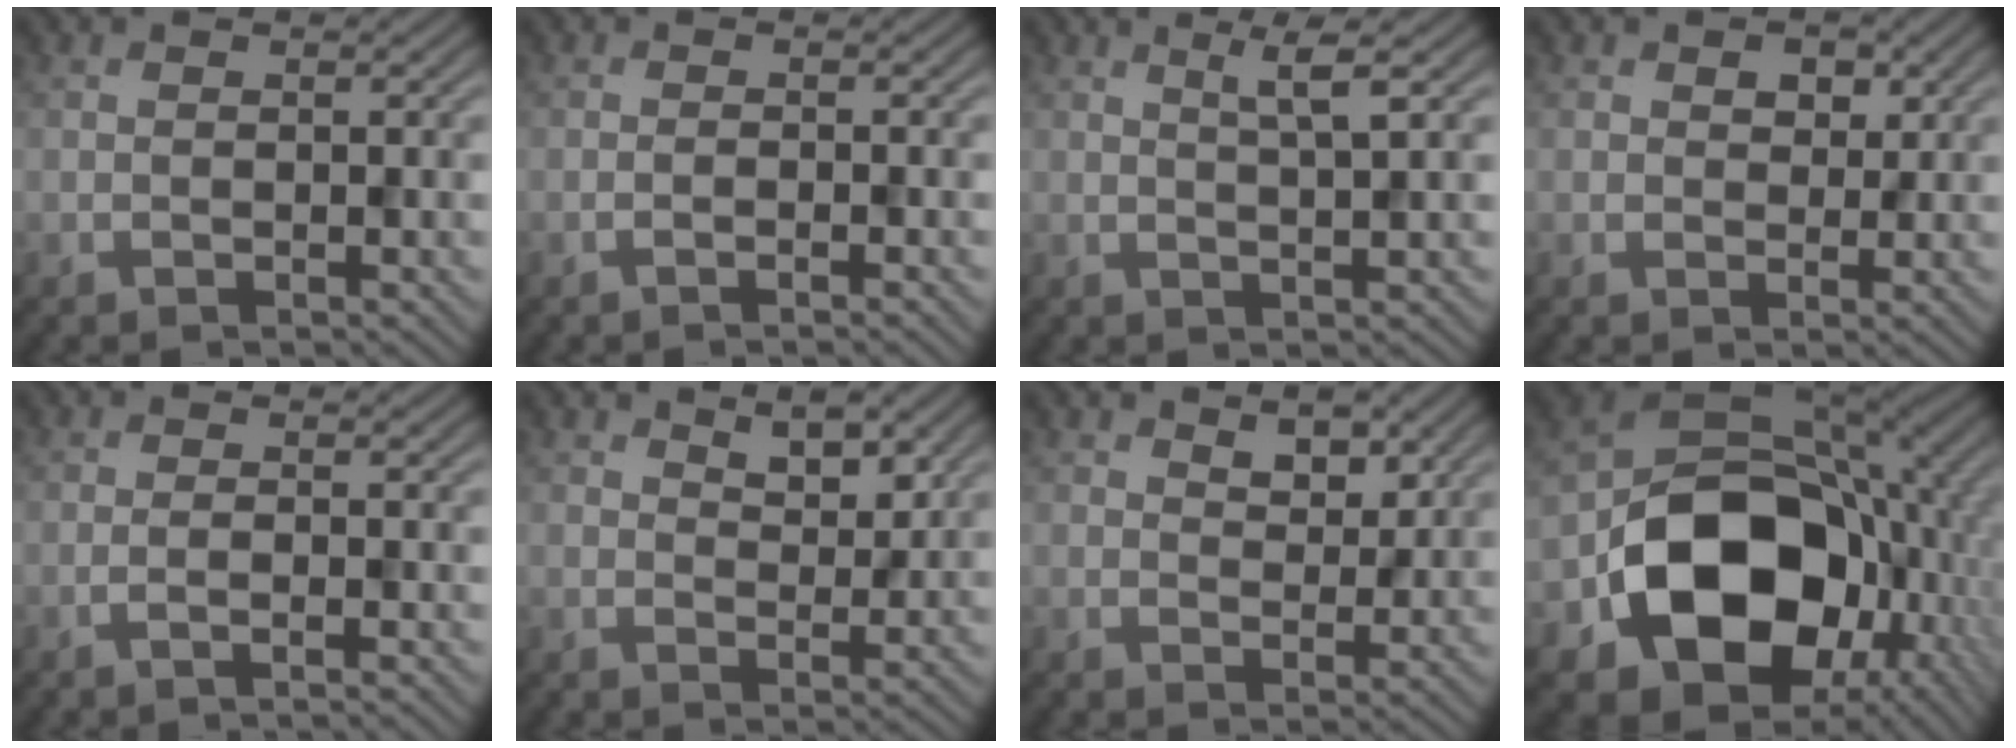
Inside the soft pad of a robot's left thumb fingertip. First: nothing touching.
{"total": 1.0, "force": [-0.6, 0.0, 0.8], "torque": [-0.012, 0.003, -0.015]}
{"total": 3.0, "force": [1.5, 0.1, 2.5], "torque": [-0.043, 0.003, 0.028]}
{"total": 2.7, "force": [1.4, 1.7, 1.5], "torque": [-0.022, -0.002, 0.022]}
{"total": 1.6, "force": [-0.7, 0.2, 1.4], "torque": [-0.018, 0.010, -0.023]}
{"total": 3.7, "force": [2.6, 1.6, 2.2], "torque": [-0.035, -0.007, 0.046]}
{"total": 3.4, "force": [2.3, 1.7, 1.8], "torque": [-0.031, -0.007, 0.039]}
{"total": 17.7, "force": [-3.9, 12.9, 11.4], "torque": [-0.183, -0.032, -0.068]}